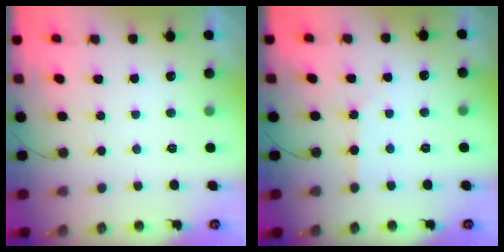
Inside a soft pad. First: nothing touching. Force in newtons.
{"total": 3.9, "press": 3.8, "slide": 0.6}